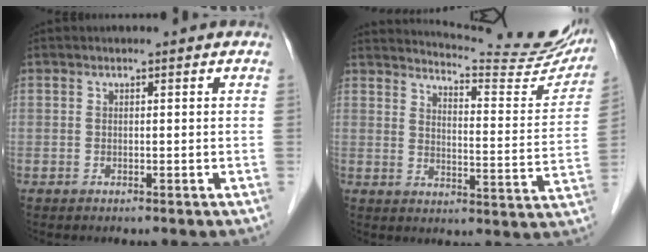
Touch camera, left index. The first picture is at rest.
{"total": 18.4, "force": [17.5, 1.5, 5.5], "torque": [-0.079, -0.077, 0.205]}